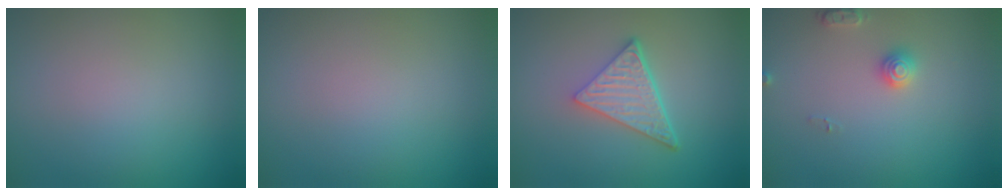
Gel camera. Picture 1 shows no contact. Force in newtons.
{"total": 0.0}
{"total": 4.7, "press": 3.4, "slide": 3.3}
{"total": 2.0, "press": 2.0, "slide": 0.3}